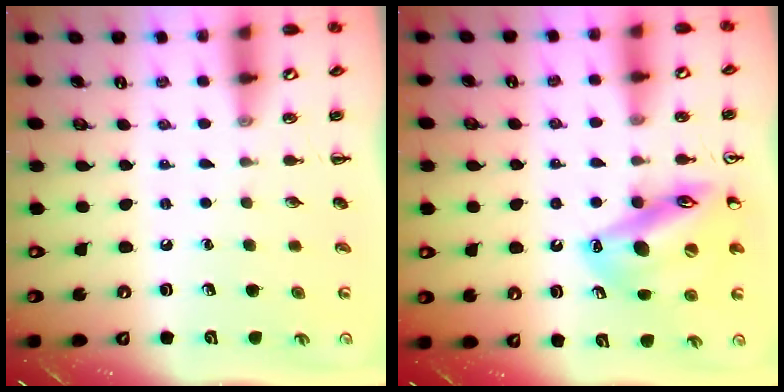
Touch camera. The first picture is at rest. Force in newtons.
{"total": 16.5, "press": 16.2, "slide": 3.0}